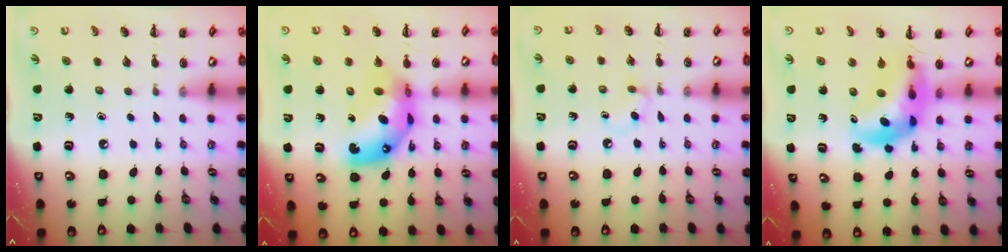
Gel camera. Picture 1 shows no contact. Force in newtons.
{"total": 11.1, "press": 10.4, "slide": 3.9}
{"total": 3.5, "press": 3.2, "slide": 1.3}
{"total": 9.9, "press": 9.5, "slide": 2.9}